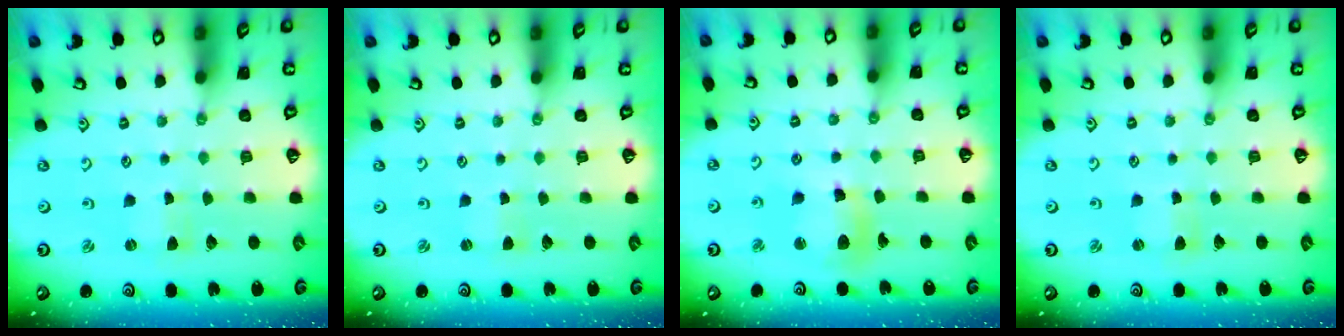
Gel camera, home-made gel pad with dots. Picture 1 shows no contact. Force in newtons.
{"total": 1.3, "press": 1.3, "slide": 0.4}
{"total": 11.3, "press": 11.1, "slide": 2.1}
{"total": 0.7, "press": 0.7, "slide": 0.2}